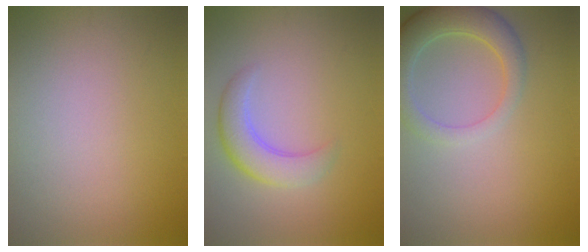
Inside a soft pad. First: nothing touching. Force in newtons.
{"total": 3.5, "press": 3.5, "slide": 0.1}
{"total": 4.5, "press": 4.4, "slide": 0.5}